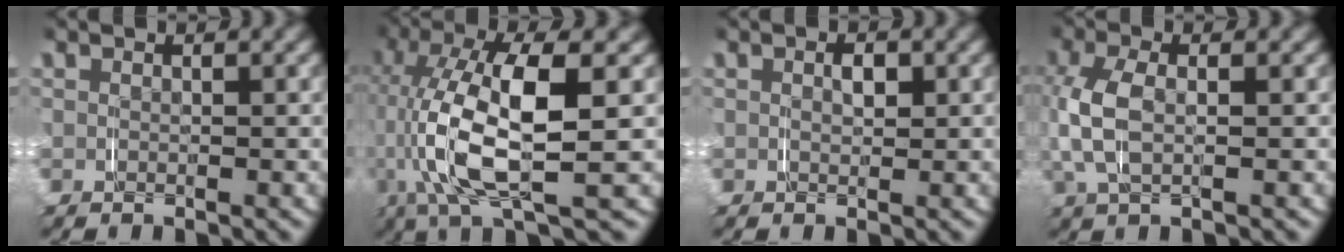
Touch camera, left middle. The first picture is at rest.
{"total": 9.2, "force": [0.2, 3.2, 8.6], "torque": [-0.177, 0.004, 0.004]}
{"total": 1.2, "force": [0.2, 0.7, 0.9], "torque": [-0.016, -0.001, 0.008]}
{"total": 5.2, "force": [0.3, 2.6, 4.5], "torque": [-0.128, -0.003, 0.010]}